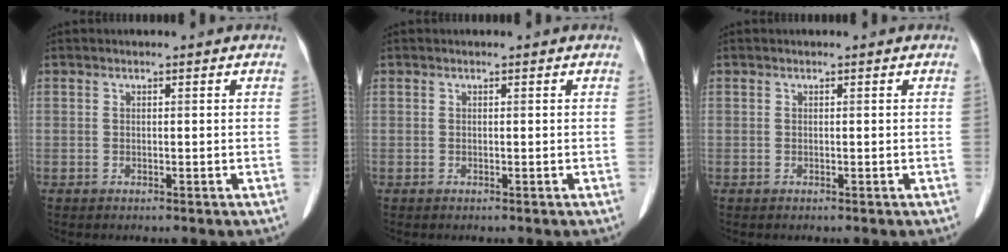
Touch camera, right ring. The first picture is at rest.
{"total": 0.0}
{"total": 0.0}